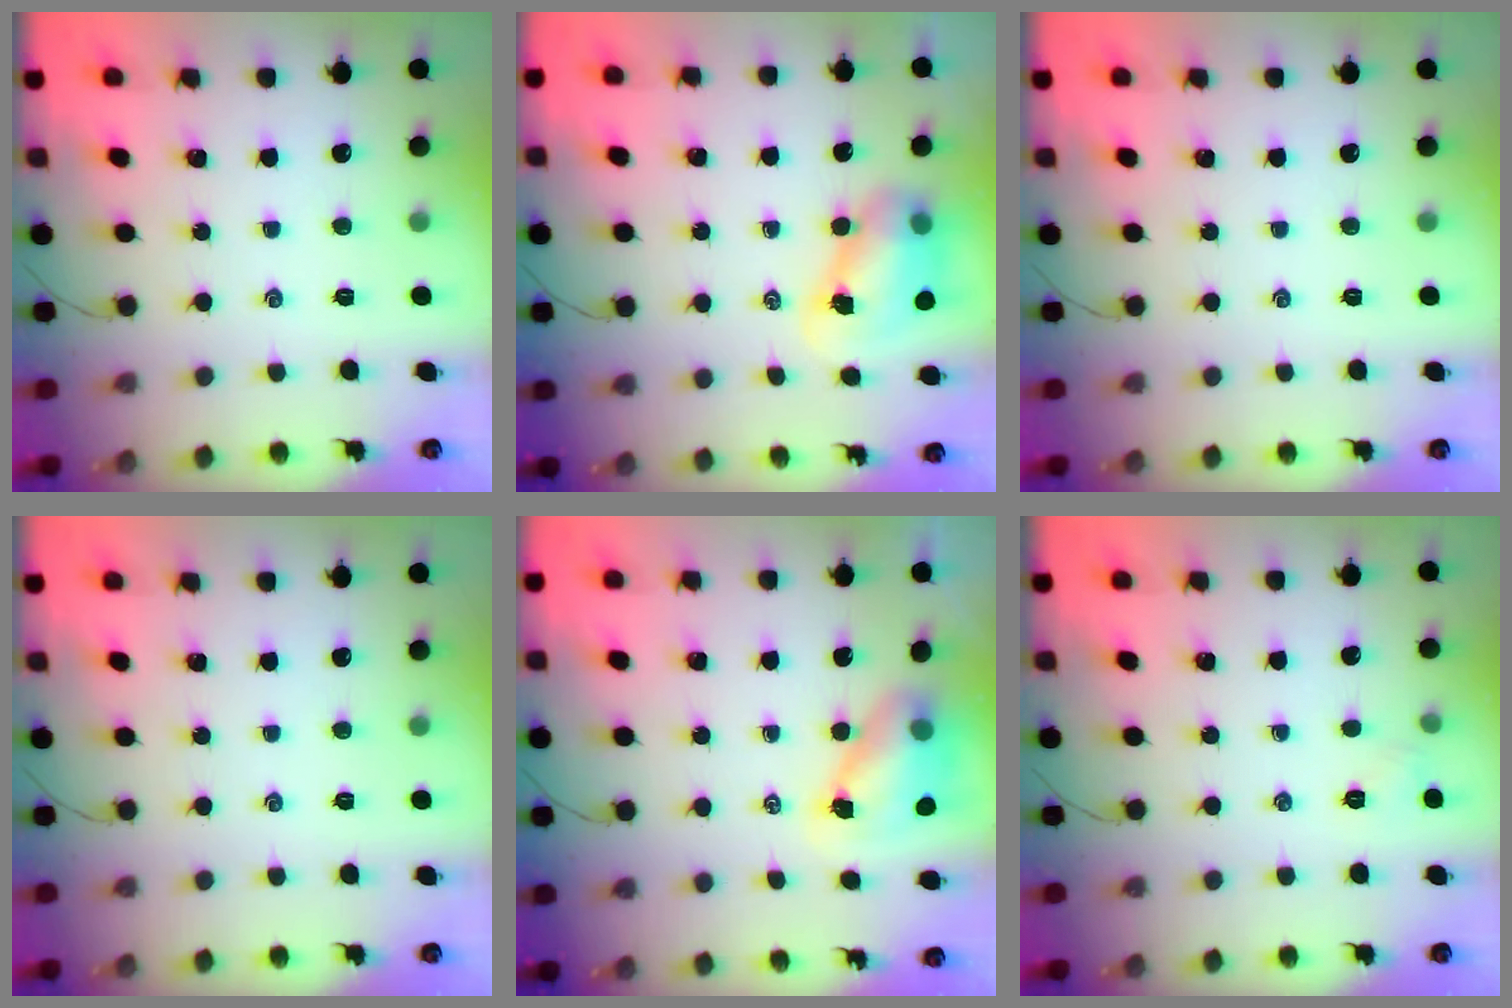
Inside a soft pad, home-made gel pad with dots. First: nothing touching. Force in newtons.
{"total": 8.2, "press": 8.0, "slide": 1.8}
{"total": 0.0}
{"total": 0.0}
{"total": 8.1, "press": 8.0, "slide": 1.1}
{"total": 2.9, "press": 2.7, "slide": 1.0}